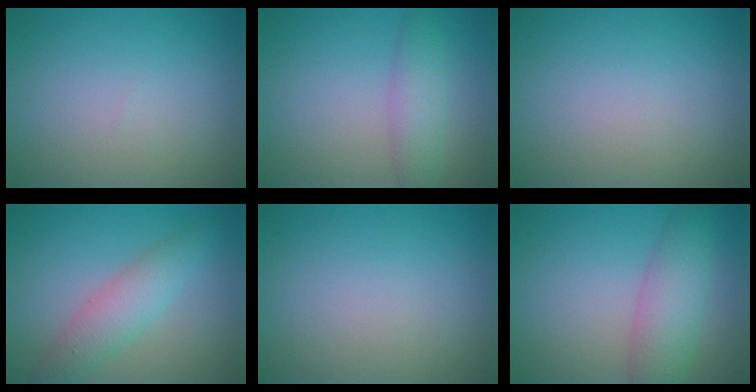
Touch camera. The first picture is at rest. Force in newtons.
{"total": 3.0, "press": 3.0, "slide": 0.0}
{"total": 0.0}
{"total": 3.7, "press": 3.7, "slide": 0.1}
{"total": 0.0}
{"total": 4.5, "press": 4.5, "slide": 0.2}